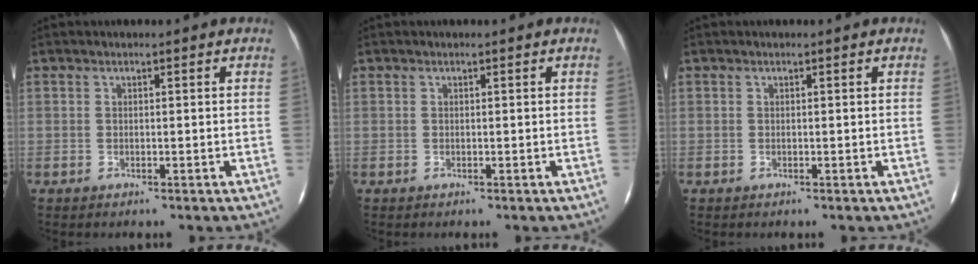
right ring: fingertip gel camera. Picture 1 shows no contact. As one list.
[{"total": 0.0}, {"total": 0.0}]